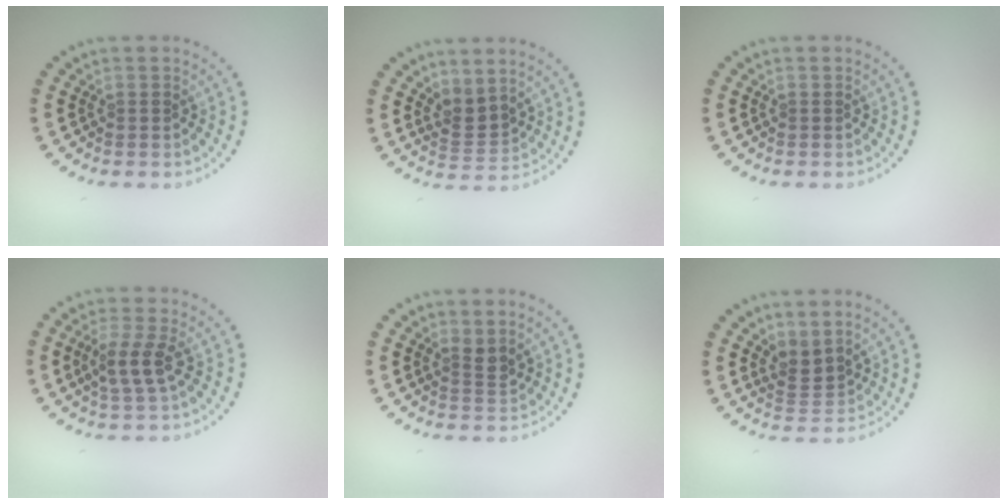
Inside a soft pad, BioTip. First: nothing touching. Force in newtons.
{"total": 2.3, "press": 1.5, "slide": 1.7}
{"total": 0.0}
{"total": 2.9, "press": 2.6, "slide": 1.2}
{"total": 1.4, "press": 1.1, "slide": 1.0}
{"total": 2.3, "press": 1.5, "slide": 1.7}